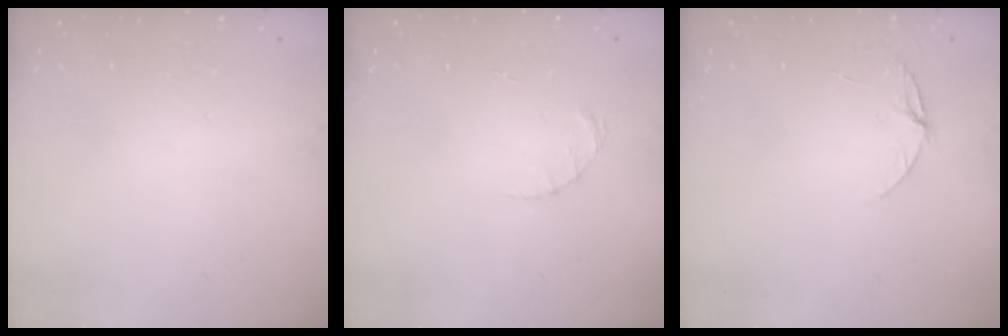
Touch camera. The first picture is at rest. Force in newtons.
{"total": 1.4, "press": 1.4, "slide": 0.2}
{"total": 5.3, "press": 5.3, "slide": 0.5}